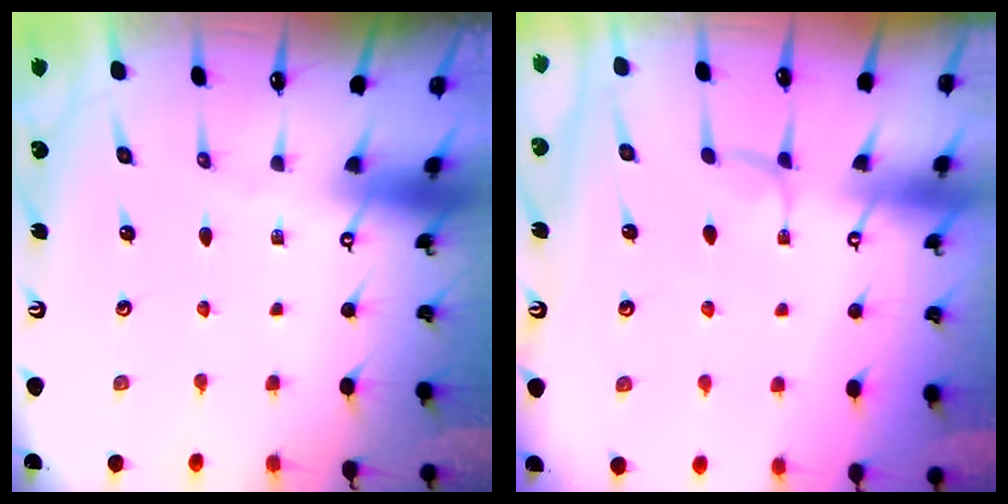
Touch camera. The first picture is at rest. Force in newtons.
{"total": 2.4, "press": 2.4, "slide": 0.4}